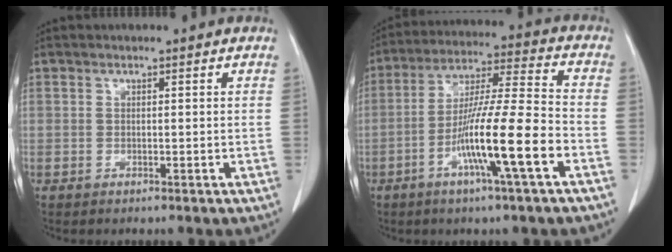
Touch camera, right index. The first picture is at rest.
{"total": 14.1, "force": [-5.4, -0.4, 13.0], "torque": [-0.236, -0.004, -0.101]}